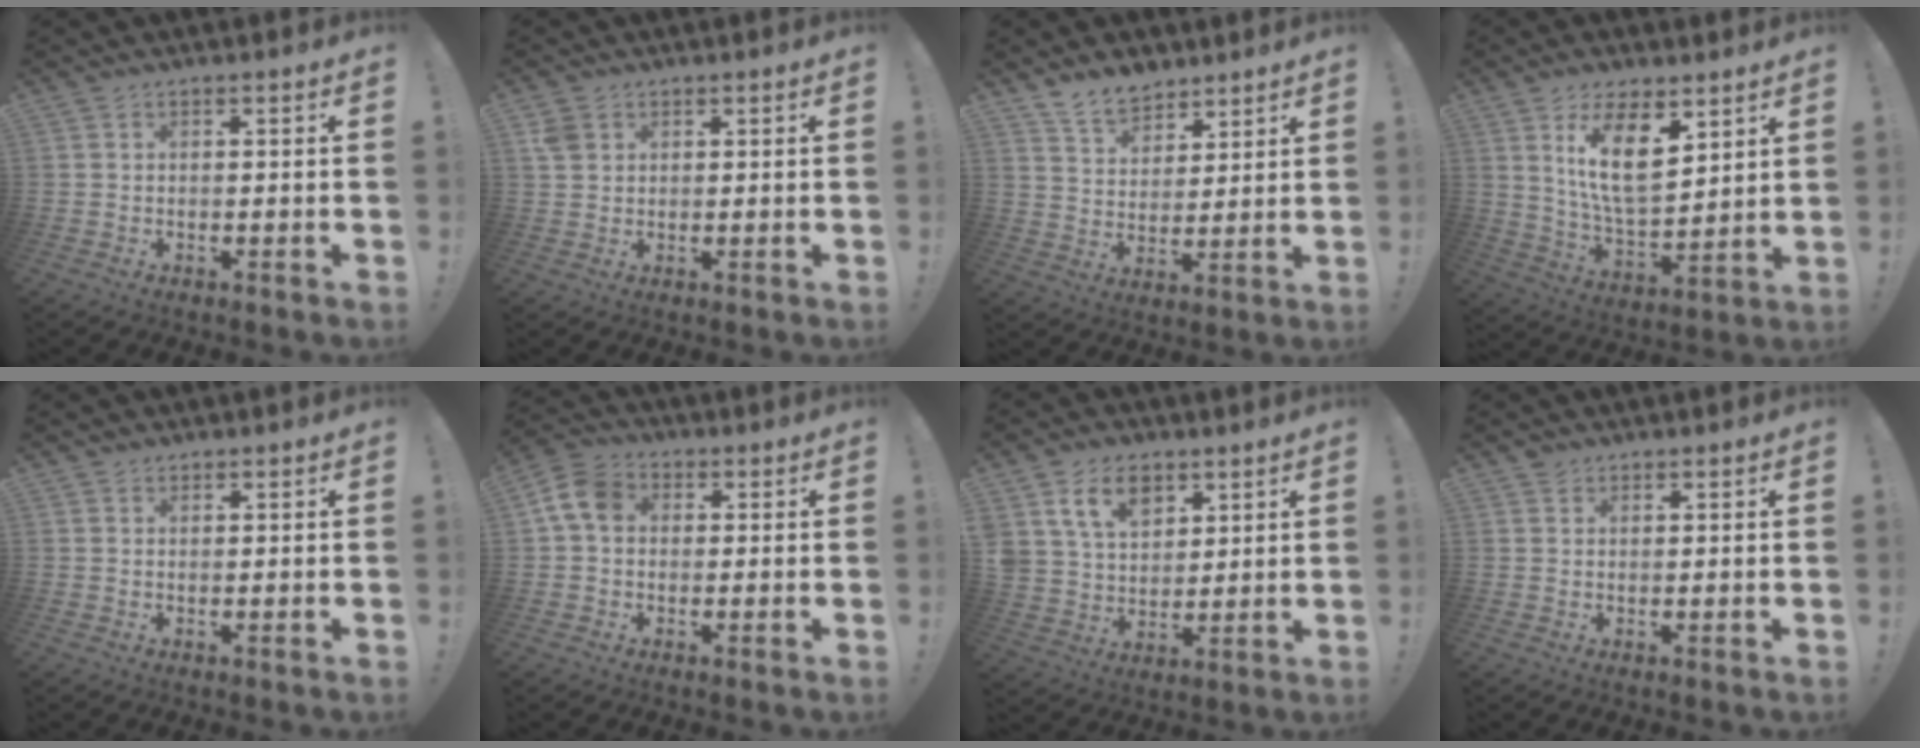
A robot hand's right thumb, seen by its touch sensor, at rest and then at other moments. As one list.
[{"total": 3.8, "force": [1.7, 3.0, 1.6], "torque": [-0.031, 0.005, 0.037]}, {"total": 9.2, "force": [7.5, 4.8, 2.0], "torque": [-0.034, -0.056, 0.146]}, {"total": 14.3, "force": [7.0, 6.5, 10.7], "torque": [-0.199, -0.043, 0.123]}, {"total": 0.9, "force": [0.8, 0.5, 0.1], "torque": [0.000, -0.001, 0.015]}, {"total": 8.7, "force": [1.6, 6.3, 5.8], "torque": [-0.115, 0.013, 0.035]}, {"total": 12.1, "force": [6.9, 8.2, 5.8], "torque": [-0.095, -0.030, 0.132]}, {"total": 1.5, "force": [1.2, 0.8, 0.3], "torque": [-0.006, -0.004, 0.023]}]